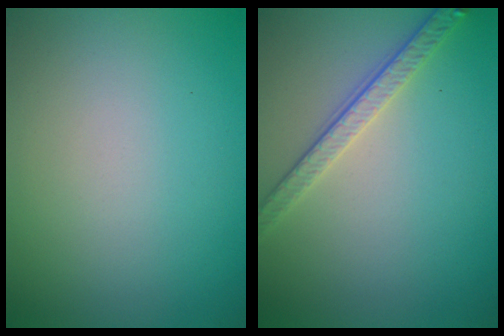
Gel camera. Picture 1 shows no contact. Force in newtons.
{"total": 2.8, "press": 2.5, "slide": 1.2}